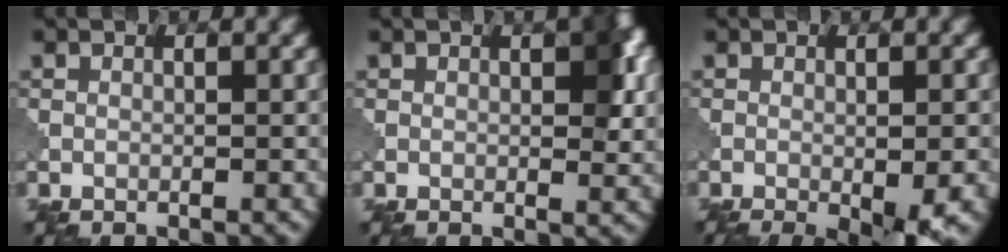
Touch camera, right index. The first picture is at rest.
{"total": 3.2, "force": [0.7, 1.4, 2.8], "torque": [-0.033, 0.001, 0.009]}
{"total": 5.4, "force": [-2.6, 1.0, 4.6], "torque": [-0.064, -0.011, -0.033]}